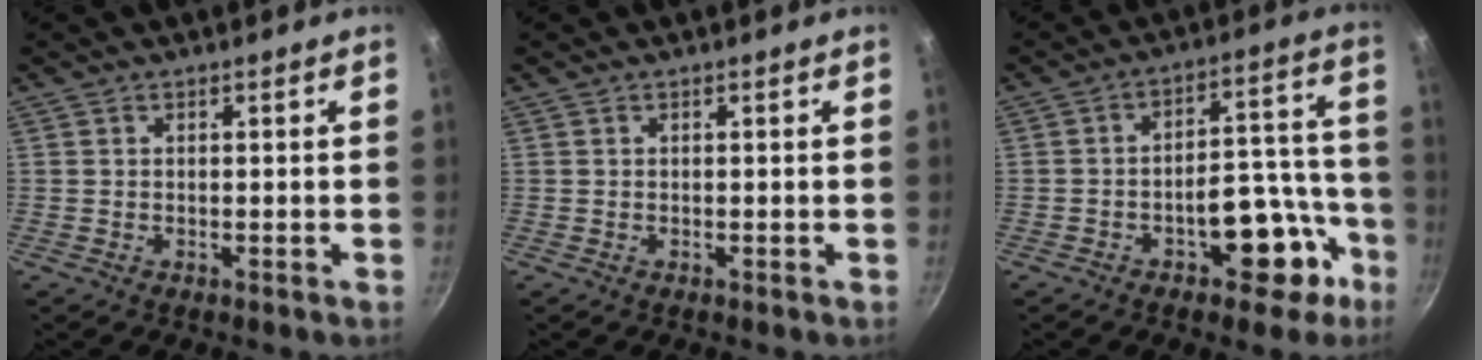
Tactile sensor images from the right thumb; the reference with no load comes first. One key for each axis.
{"total": 0.0}
{"total": 13.1, "fx": -6.3, "fy": 7.0, "fz": 9.1, "tx": -0.063, "ty": 0.076, "tz": -0.079}